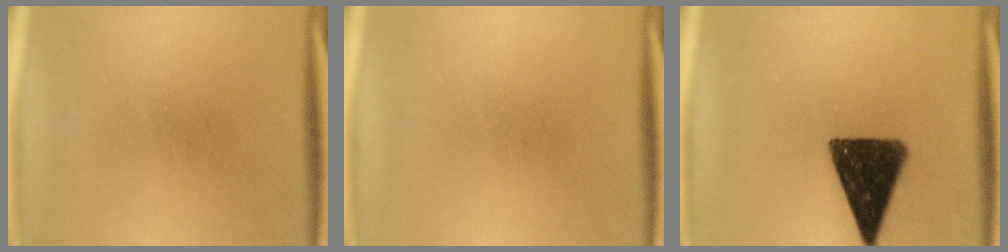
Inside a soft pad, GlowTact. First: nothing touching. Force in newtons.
{"total": 0.0}
{"total": 13.7}